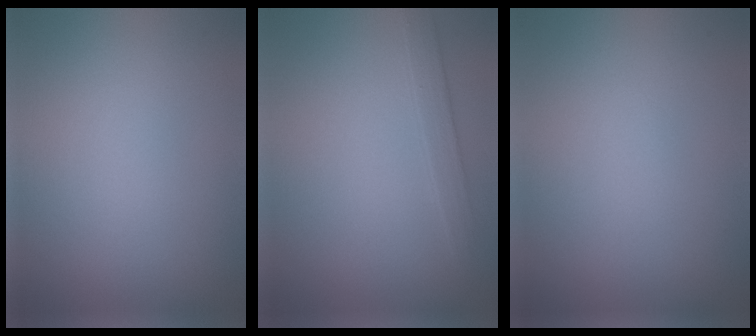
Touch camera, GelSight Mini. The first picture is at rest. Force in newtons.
{"total": 1.7, "press": 1.7, "slide": 0.1}
{"total": 0.0}